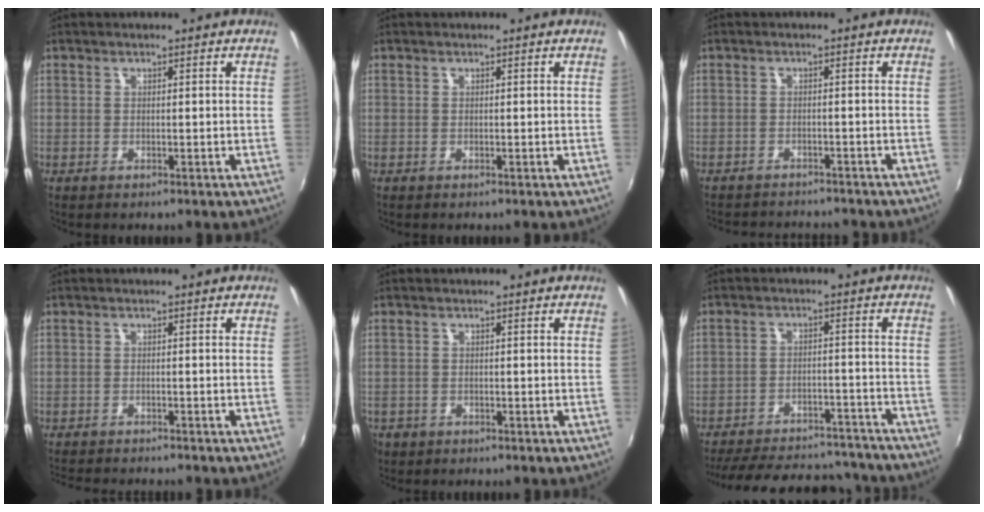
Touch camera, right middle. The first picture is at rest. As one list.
[{"total": 0.0}, {"total": 8.3, "force": [-7.7, 1.5, 2.5], "torque": [-0.064, -0.010, -0.111]}, {"total": 5.8, "force": [-5.5, 0.7, 1.9], "torque": [-0.052, -0.017, -0.089]}, {"total": 2.8, "force": [-1.5, 2.2, 0.8], "torque": [-0.024, -0.005, -0.024]}, {"total": 25.0, "force": [-21.9, 7.7, 9.2], "torque": [-0.190, 0.021, -0.274]}]